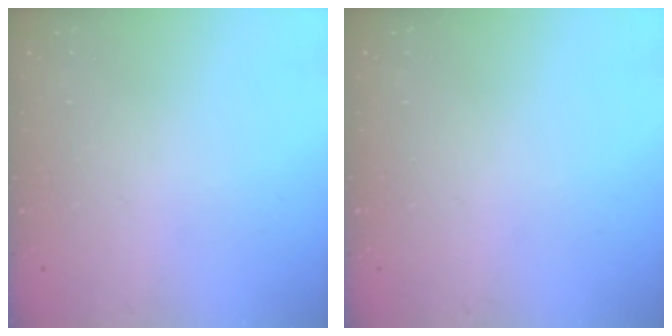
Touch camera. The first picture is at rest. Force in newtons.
{"total": 0.0}